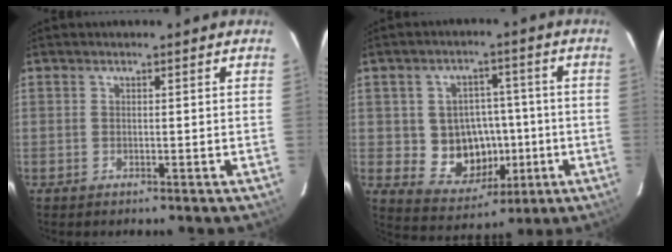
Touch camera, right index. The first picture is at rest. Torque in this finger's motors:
{"motor_torque": [0.40, -0.14, 0.14, 0.03]}